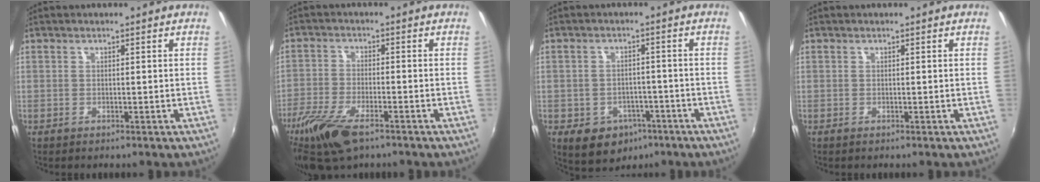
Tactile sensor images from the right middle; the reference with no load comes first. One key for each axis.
{"total": 11.9, "fx": -7.9, "fy": 4.2, "fz": 7.9, "tx": -0.186, "ty": -0.034, "tz": -0.155}
{"total": 9.1, "fx": -4.7, "fy": 7.0, "fz": 3.5, "tx": -0.078, "ty": 0.005, "tz": -0.047}
{"total": 0.0}